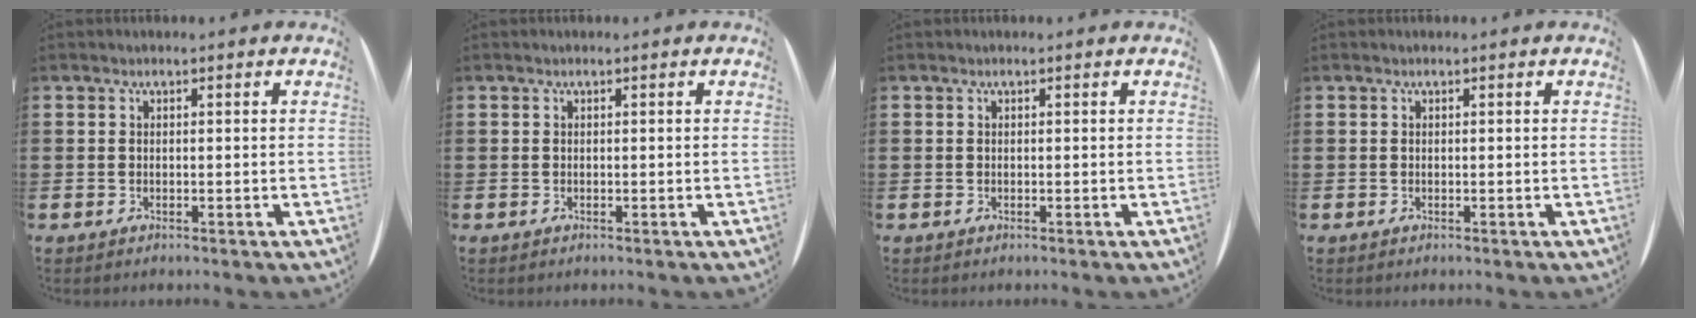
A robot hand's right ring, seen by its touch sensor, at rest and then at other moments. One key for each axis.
{"total": 0.0}
{"total": 0.0}
{"total": 0.0}